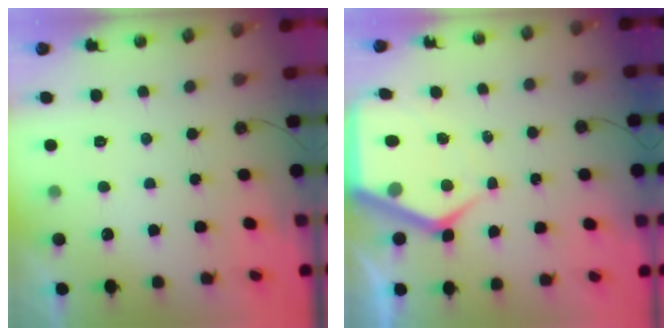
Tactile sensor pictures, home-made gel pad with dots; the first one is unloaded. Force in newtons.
{"total": 8.4, "press": 8.3, "slide": 0.8}